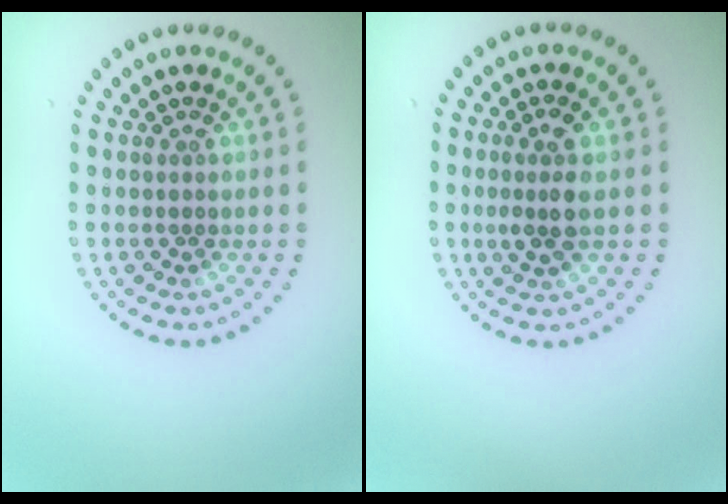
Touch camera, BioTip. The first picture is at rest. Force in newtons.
{"total": 2.5, "press": 2.3, "slide": 0.9}